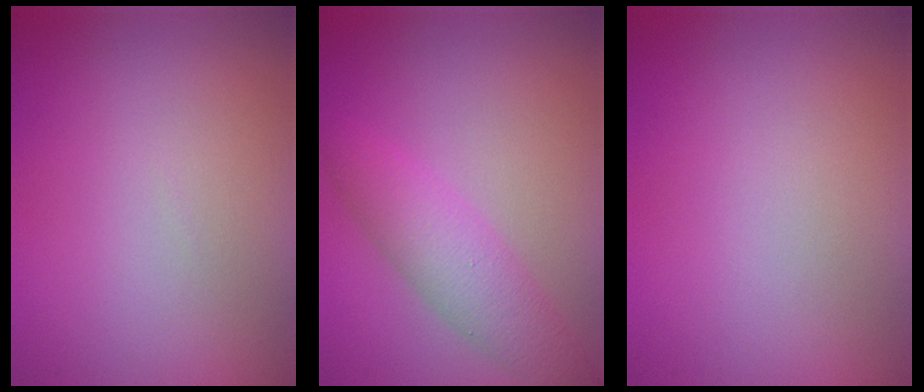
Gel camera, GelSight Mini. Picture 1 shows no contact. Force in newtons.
{"total": 3.9, "press": 3.9, "slide": 0.1}
{"total": 0.0}